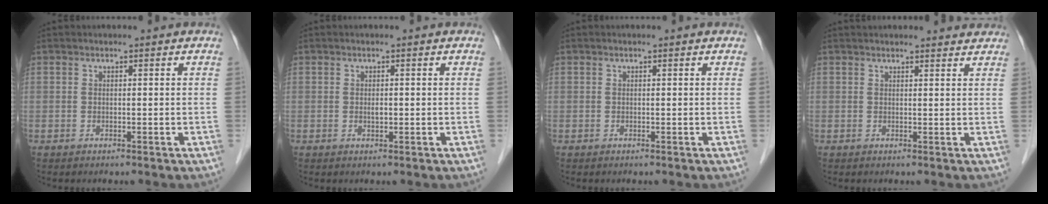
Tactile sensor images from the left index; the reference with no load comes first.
{"total": 0.8, "force": [0.0, 0.3, 0.7], "torque": [-0.014, 0.000, 0.001]}
{"total": 0.0}
{"total": 7.3, "force": [7.0, 1.7, 1.5], "torque": [-0.001, 0.028, 0.068]}